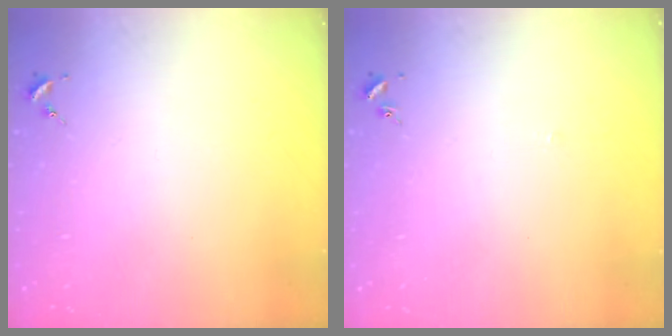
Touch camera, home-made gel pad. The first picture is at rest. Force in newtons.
{"total": 1.4, "press": 1.3, "slide": 0.3}